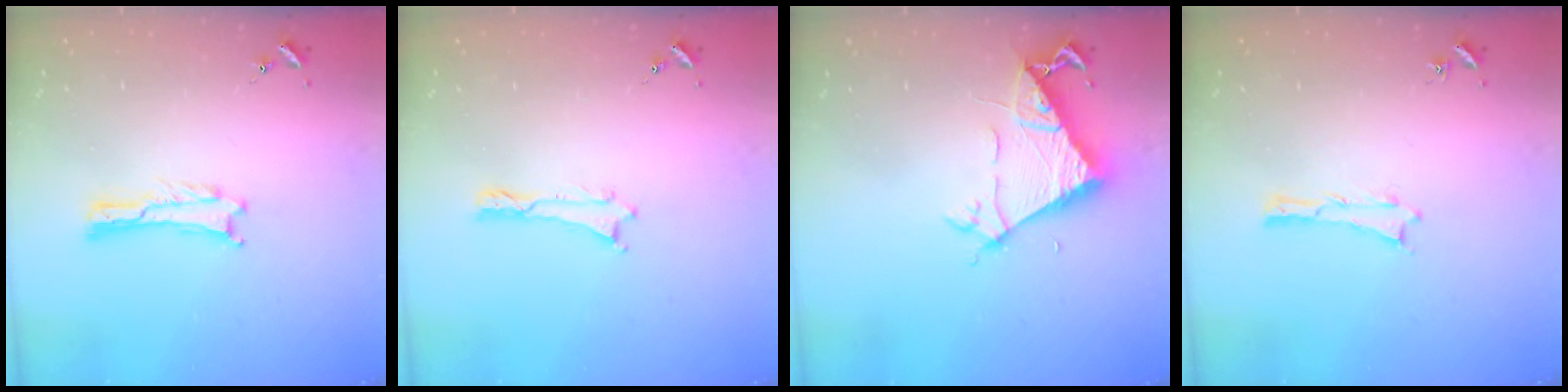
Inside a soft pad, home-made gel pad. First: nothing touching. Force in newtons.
{"total": 0.0}
{"total": 7.0, "press": 6.9, "slide": 0.6}
{"total": 0.0}